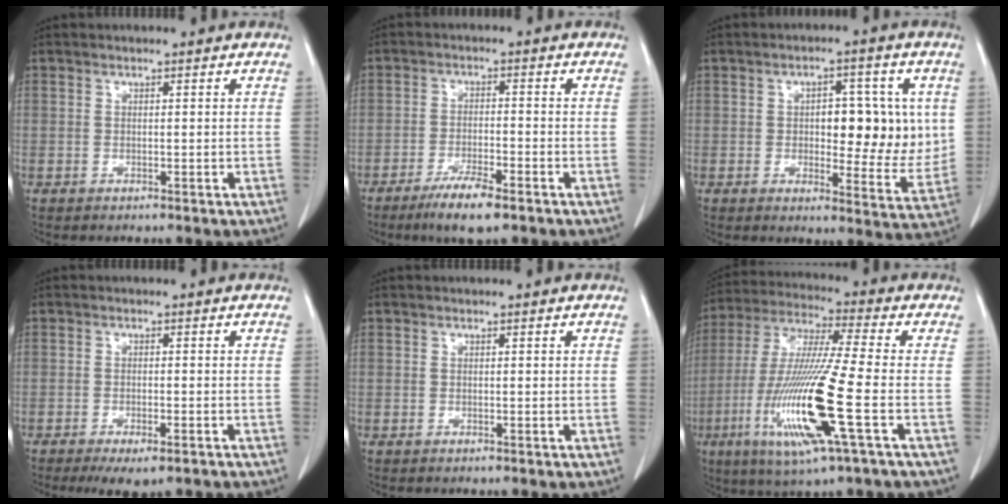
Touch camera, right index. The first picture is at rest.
{"total": 6.4, "force": [-4.3, 0.8, 4.7], "torque": [-0.088, -0.011, -0.074]}
{"total": 11.3, "force": [1.3, 5.1, 10.0], "torque": [-0.118, 0.007, 0.025]}
{"total": 5.5, "force": [-3.8, 1.5, 3.7], "torque": [-0.051, -0.011, -0.053]}
{"total": 0.0}
{"total": 17.5, "force": [-5.1, 0.1, 16.7], "torque": [-0.349, -0.022, -0.101]}